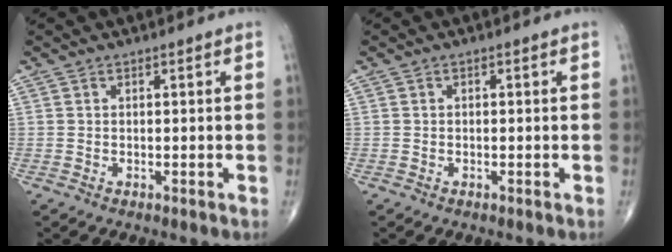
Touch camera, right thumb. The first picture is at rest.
{"total": 0.0}